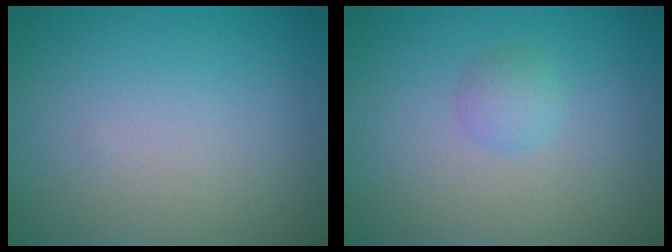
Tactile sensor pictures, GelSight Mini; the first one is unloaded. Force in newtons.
{"total": 1.5, "press": 1.5, "slide": 0.0}